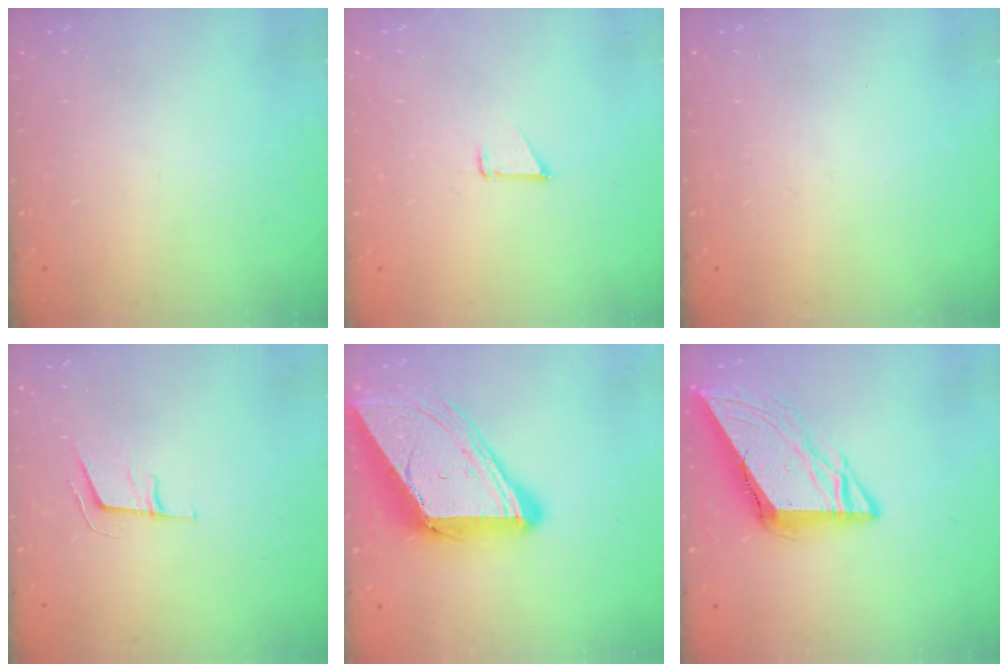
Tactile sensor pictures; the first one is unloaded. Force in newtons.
{"total": 0.8, "press": 0.8, "slide": 0.1}
{"total": 0.0}
{"total": 6.1, "press": 5.5, "slide": 2.7}
{"total": 18.6, "press": 18.5, "slide": 2.0}
{"total": 10.7, "press": 10.6, "slide": 1.3}